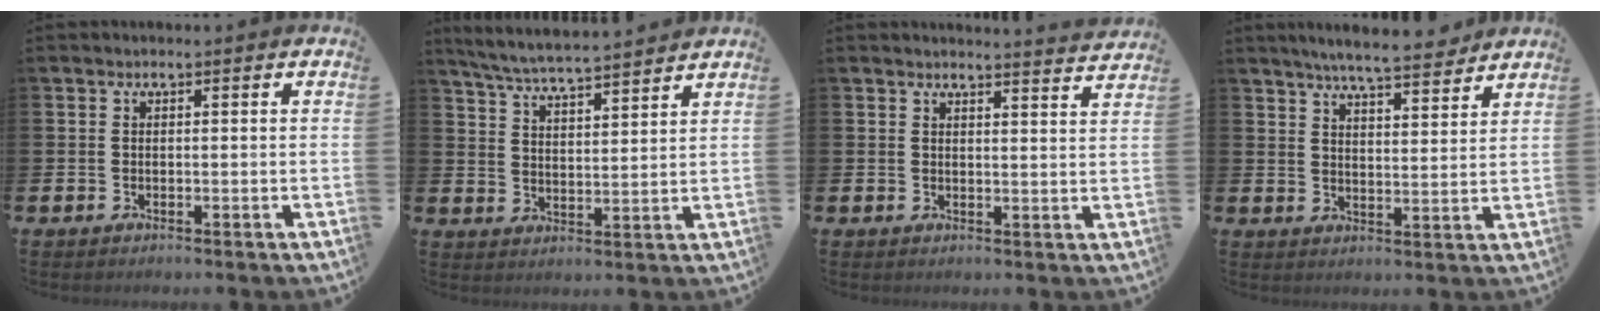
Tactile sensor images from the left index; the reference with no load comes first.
{"total": 6.0, "force": [5.8, 0.0, 1.3], "torque": [-0.050, -0.037, 0.102]}
{"total": 3.1, "force": [3.1, -0.3, -0.1], "torque": [0.007, -0.024, 0.054]}
{"total": 6.5, "force": [6.2, 0.3, 1.8], "torque": [-0.041, -0.035, 0.107]}